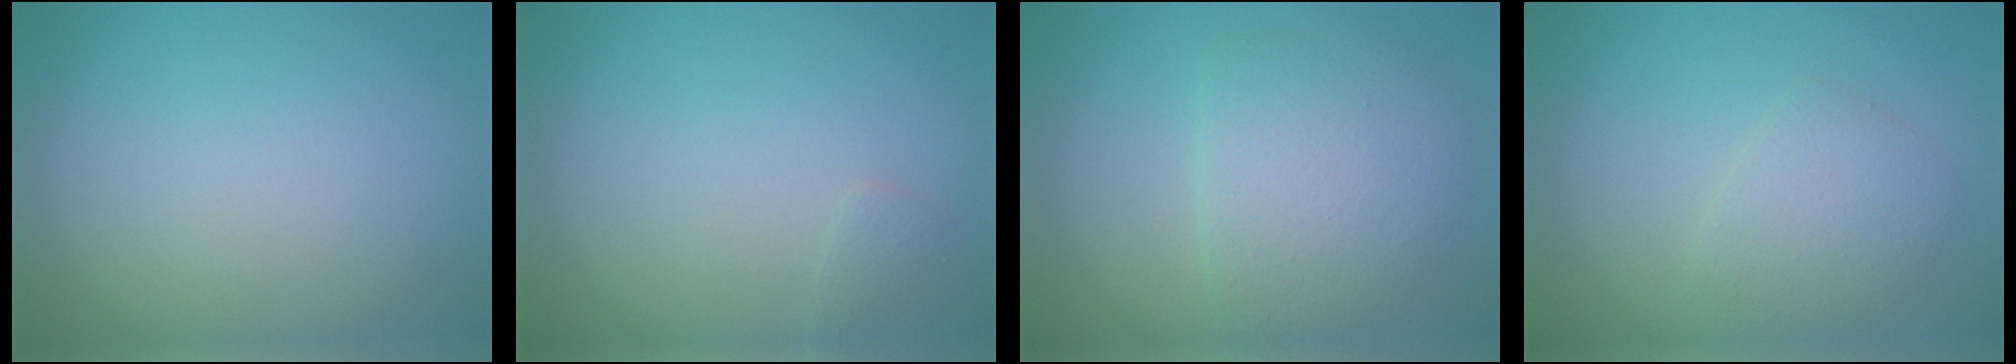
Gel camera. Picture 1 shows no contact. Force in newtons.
{"total": 0.8, "press": 0.8, "slide": 0.0}
{"total": 5.0, "press": 5.0, "slide": 0.3}
{"total": 2.4, "press": 2.4, "slide": 0.1}